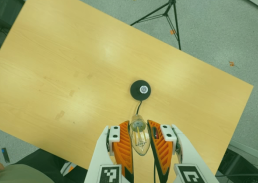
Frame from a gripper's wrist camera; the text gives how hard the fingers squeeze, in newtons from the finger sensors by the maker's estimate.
{"total": 20.3, "left": 22.9, "right": 17.8}